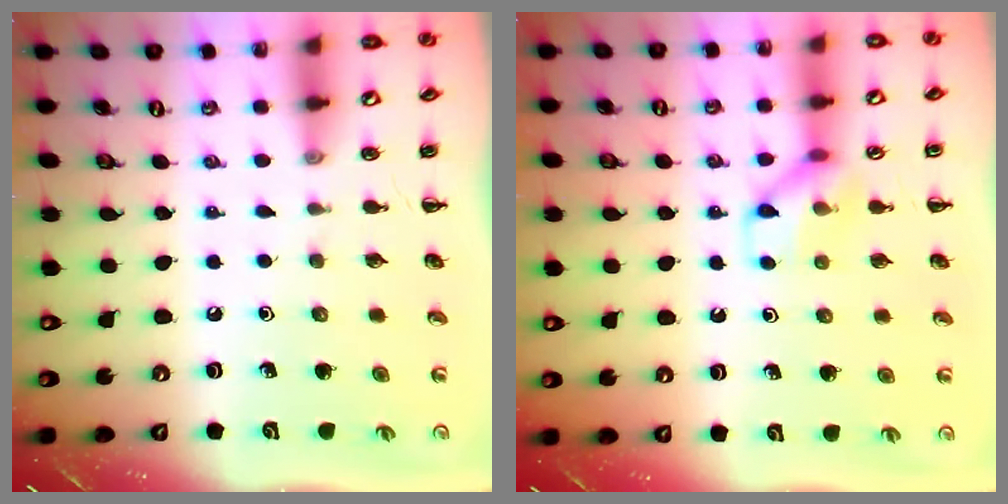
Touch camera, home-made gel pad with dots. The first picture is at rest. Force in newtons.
{"total": 9.8, "press": 9.8, "slide": 0.8}